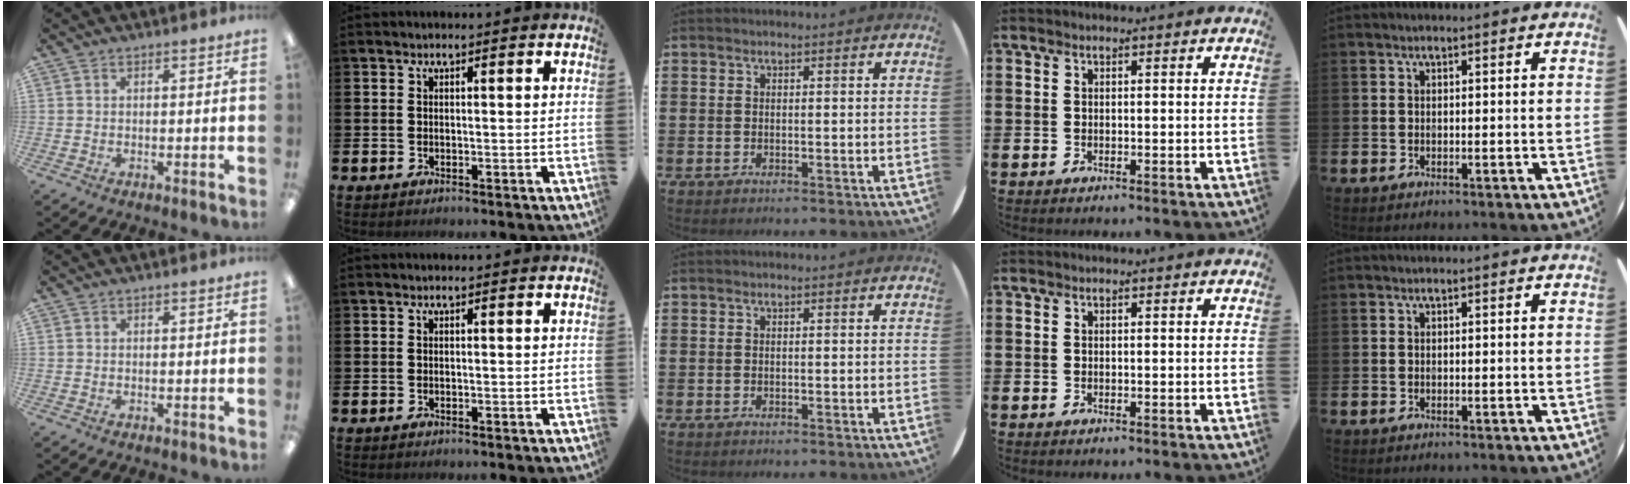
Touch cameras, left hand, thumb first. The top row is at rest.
{}